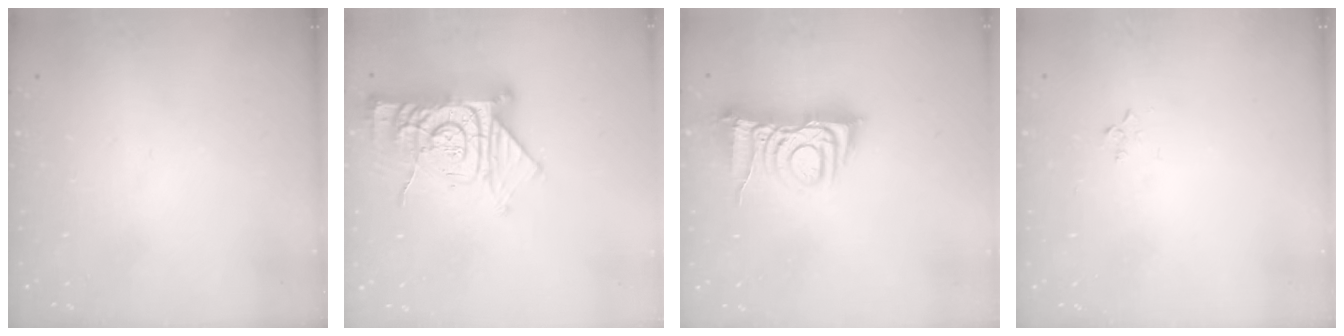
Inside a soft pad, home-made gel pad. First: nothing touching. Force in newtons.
{"total": 15.5, "press": 15.5, "slide": 1.4}
{"total": 8.9, "press": 8.9, "slide": 1.1}
{"total": 2.9, "press": 2.8, "slide": 0.4}